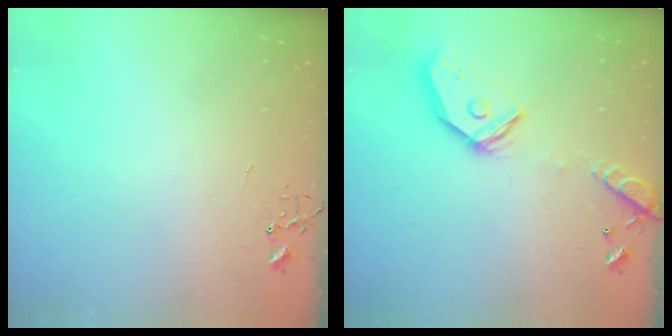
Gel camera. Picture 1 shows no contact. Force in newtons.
{"total": 17.6, "press": 17.4, "slide": 2.7}